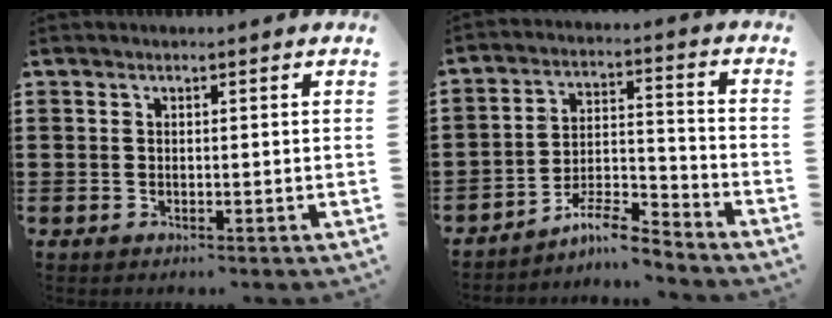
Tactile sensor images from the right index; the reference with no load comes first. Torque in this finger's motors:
{"motor_torque": [0.65, 0.87, -0.15, -0.05]}